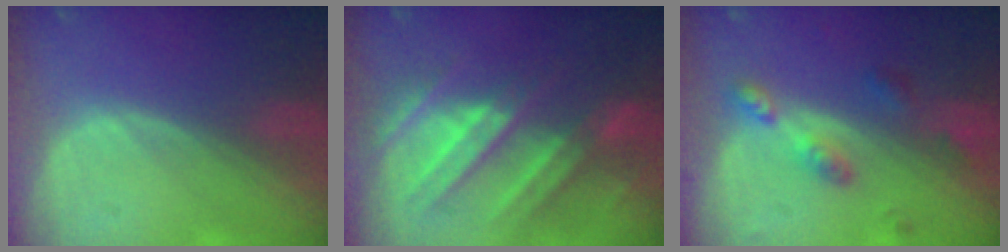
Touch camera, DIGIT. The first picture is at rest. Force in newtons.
{"total": 9.6, "press": 9.4, "slide": 1.9}
{"total": 5.1, "press": 5.1, "slide": 0.4}